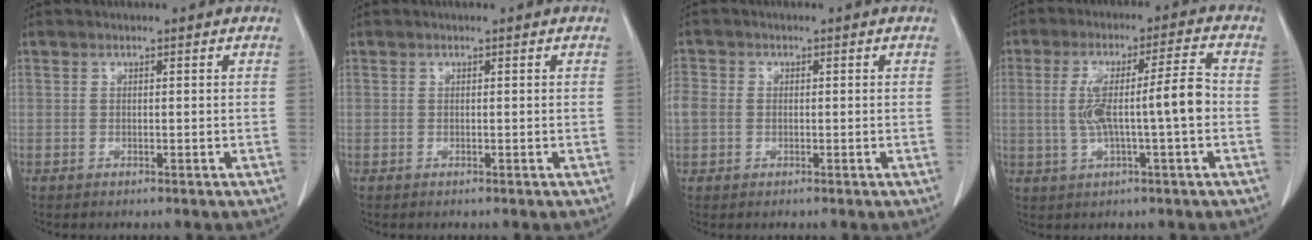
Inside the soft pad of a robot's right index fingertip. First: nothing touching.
{"total": 0.0}
{"total": 3.3, "force": [-0.1, 2.9, 1.7], "torque": [-0.051, 0.016, 0.000]}
{"total": 9.7, "force": [-0.7, 0.5, 9.7], "torque": [-0.174, 0.022, -0.012]}